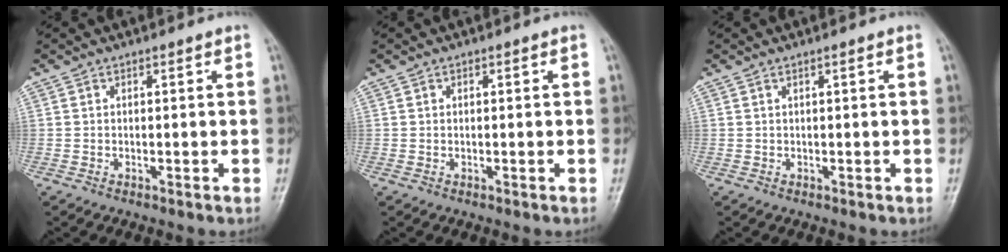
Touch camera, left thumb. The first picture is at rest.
{"total": 0.0}
{"total": 0.6, "force": [0.2, -0.1, 0.5], "torque": [-0.012, 0.002, 0.004]}